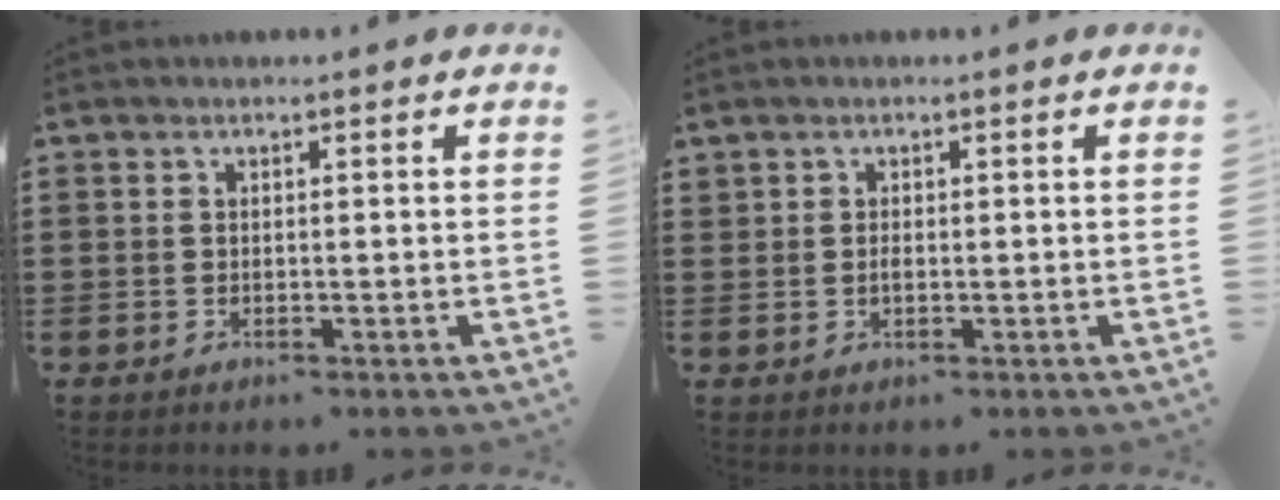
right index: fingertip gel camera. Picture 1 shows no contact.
{"total": 0.7, "force": [-0.1, 0.5, 0.6], "torque": [-0.013, -0.001, -0.001]}